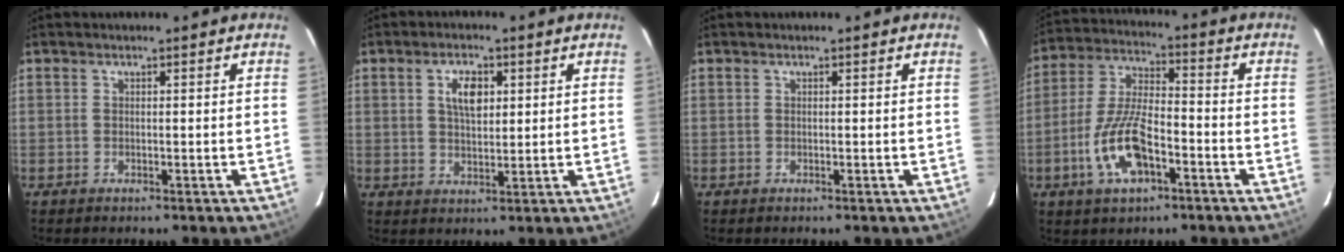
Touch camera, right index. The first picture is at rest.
{"total": 5.3, "force": [1.7, 2.7, 4.2], "torque": [-0.073, 0.008, 0.033]}
{"total": 0.0}
{"total": 12.6, "force": [-5.4, 5.2, 10.1], "torque": [-0.218, -0.001, -0.099]}